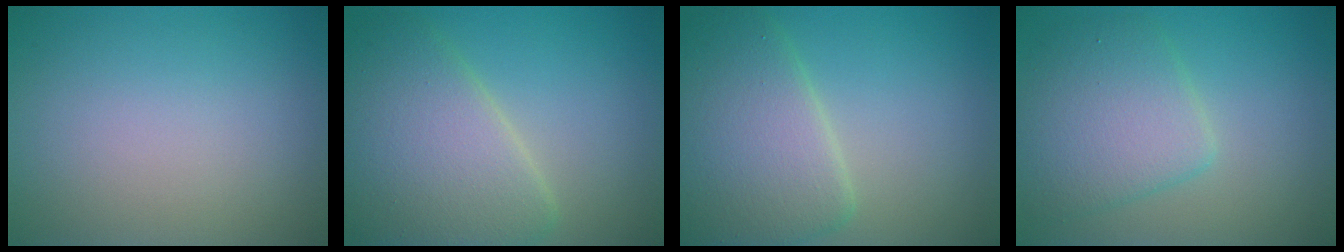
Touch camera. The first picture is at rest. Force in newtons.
{"total": 7.6, "press": 7.6, "slide": 0.4}
{"total": 7.2, "press": 7.2, "slide": 0.3}
{"total": 5.3, "press": 5.3, "slide": 0.2}